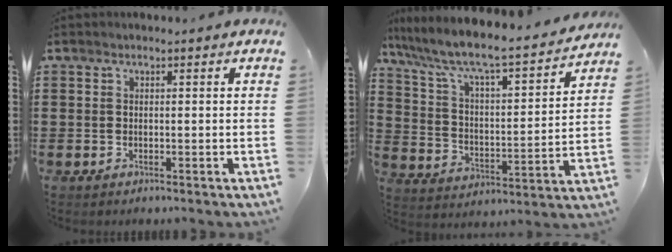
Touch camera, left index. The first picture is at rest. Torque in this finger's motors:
{"motor_torque": [1.52, -0.62, 0.39, 0.21]}